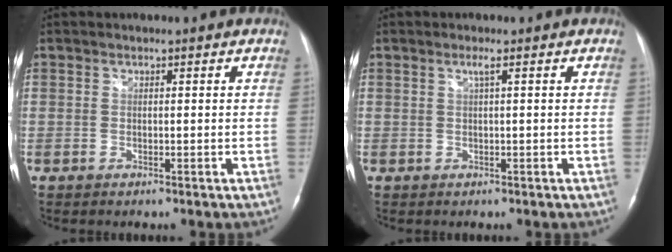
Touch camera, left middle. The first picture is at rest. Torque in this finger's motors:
{"motor_torque": [0.44, -0.07, 0.19, 0.05]}